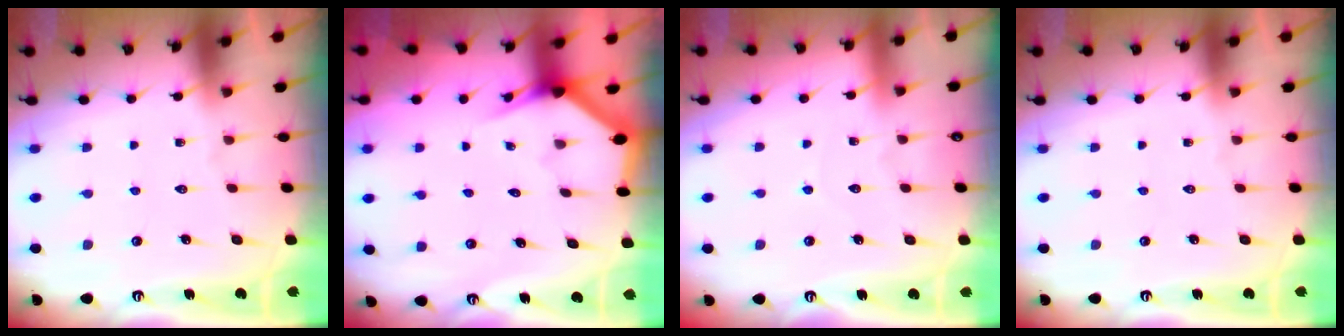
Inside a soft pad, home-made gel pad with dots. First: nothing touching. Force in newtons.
{"total": 2.9, "press": 2.9, "slide": 0.1}
{"total": 2.9, "press": 2.9, "slide": 0.2}
{"total": 0.0}